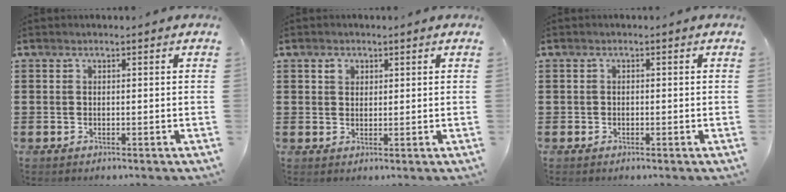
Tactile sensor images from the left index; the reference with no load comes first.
{"total": 1.8, "force": [0.9, 1.3, 0.7], "torque": [-0.017, 0.007, 0.018]}
{"total": 0.7, "force": [-0.5, 0.5, 0.2], "torque": [-0.006, 0.001, -0.010]}